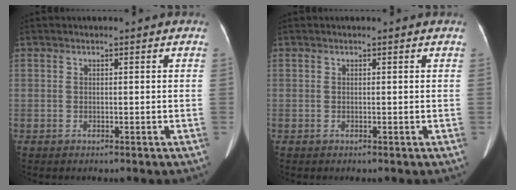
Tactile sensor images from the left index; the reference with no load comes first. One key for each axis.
{"total": 0.0}